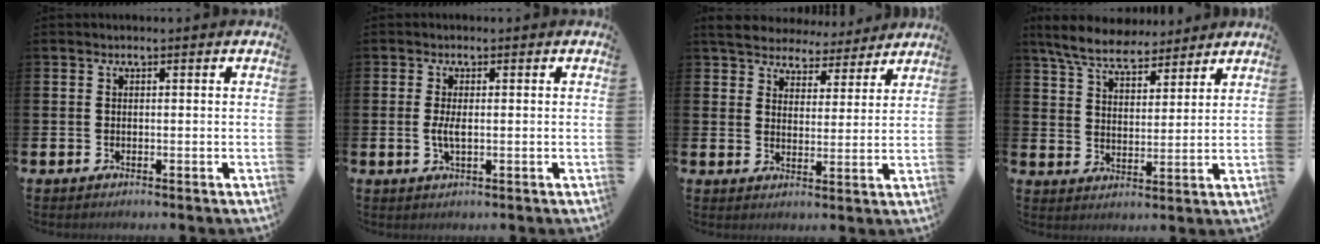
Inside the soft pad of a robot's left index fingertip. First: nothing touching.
{"total": 1.9, "force": [-0.2, 0.7, 1.8], "torque": [-0.033, 0.001, -0.004]}
{"total": 5.8, "force": [5.5, 1.9, 0.6], "torque": [-0.033, -0.039, 0.095]}
{"total": 6.9, "force": [6.4, 1.7, 1.9], "torque": [-0.069, -0.022, 0.117]}